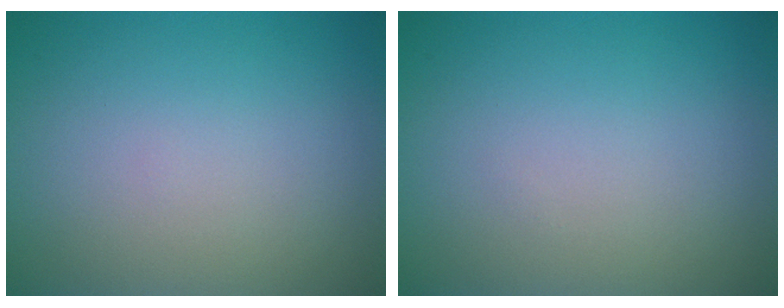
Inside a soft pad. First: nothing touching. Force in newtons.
{"total": 0.0}